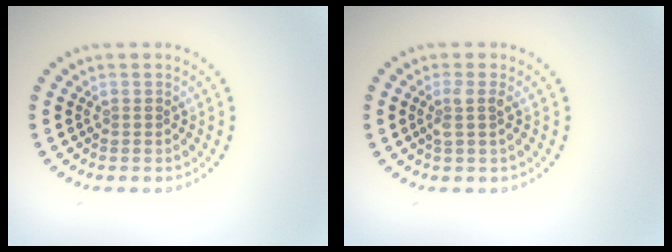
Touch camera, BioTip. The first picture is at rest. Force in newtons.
{"total": 1.6, "press": 1.3, "slide": 1.0}